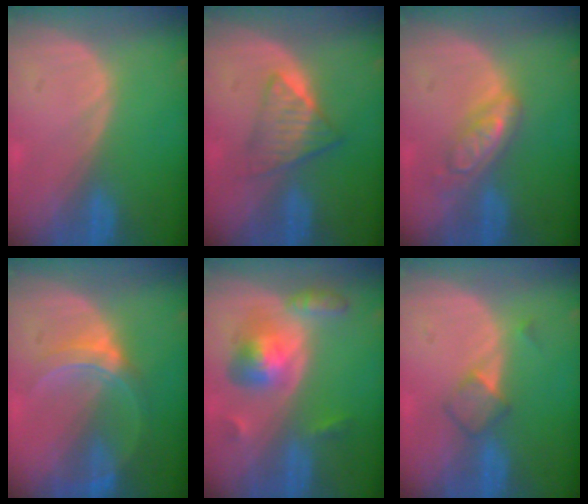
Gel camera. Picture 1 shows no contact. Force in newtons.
{"total": 6.0, "press": 5.1, "slide": 3.1}
{"total": 5.7, "press": 4.9, "slide": 2.9}
{"total": 5.9, "press": 5.7, "slide": 1.6}
{"total": 6.5, "press": 6.5, "slide": 0.4}
{"total": 3.6, "press": 3.3, "slide": 1.2}